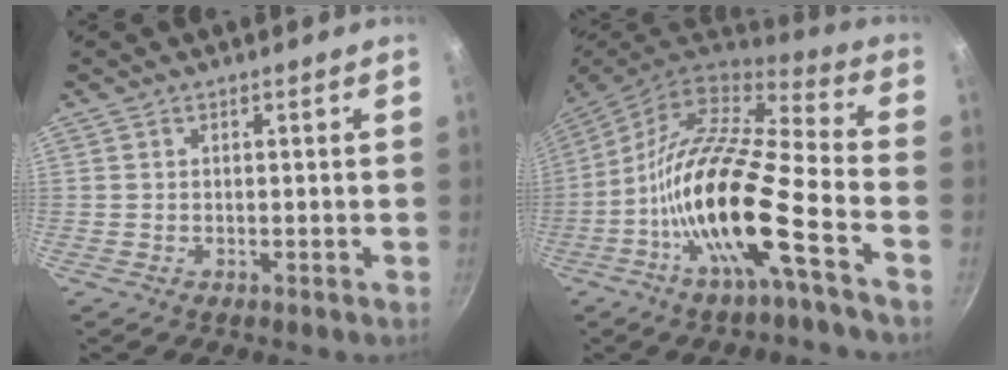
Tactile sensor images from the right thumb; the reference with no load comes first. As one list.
[{"total": 20.8, "force": [-7.8, 5.0, 18.6], "torque": [-0.327, 0.048, -0.167]}]